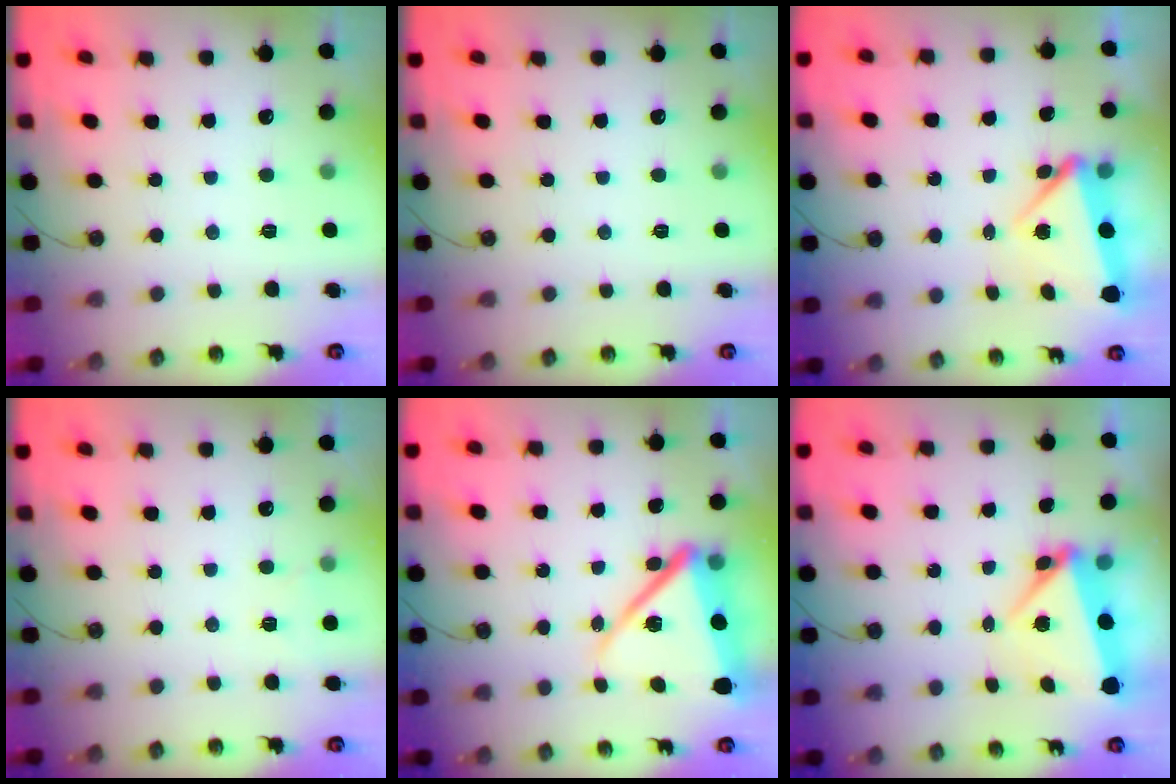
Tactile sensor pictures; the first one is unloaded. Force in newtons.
{"total": 0.0}
{"total": 6.5, "press": 6.5, "slide": 0.5}
{"total": 4.0, "press": 3.1, "slide": 2.5}
{"total": 16.2, "press": 16.1, "slide": 1.9}
{"total": 6.3, "press": 5.5, "slide": 3.0}